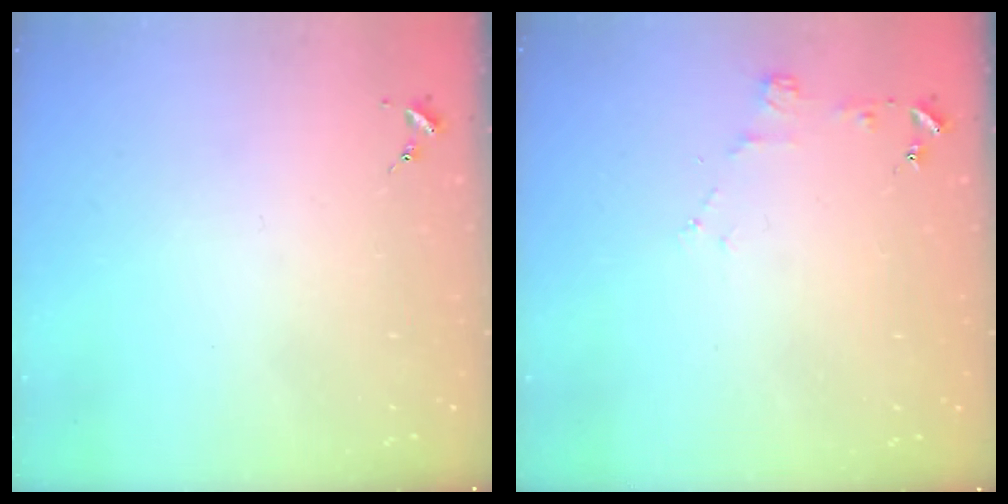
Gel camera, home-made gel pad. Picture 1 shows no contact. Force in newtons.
{"total": 4.0, "press": 3.9, "slide": 0.5}